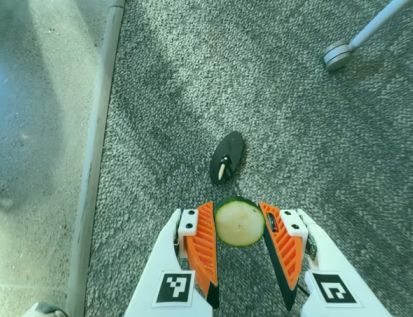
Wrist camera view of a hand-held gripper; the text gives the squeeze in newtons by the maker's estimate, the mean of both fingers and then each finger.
{"total": 8.3, "left": 7.7, "right": 8.8}